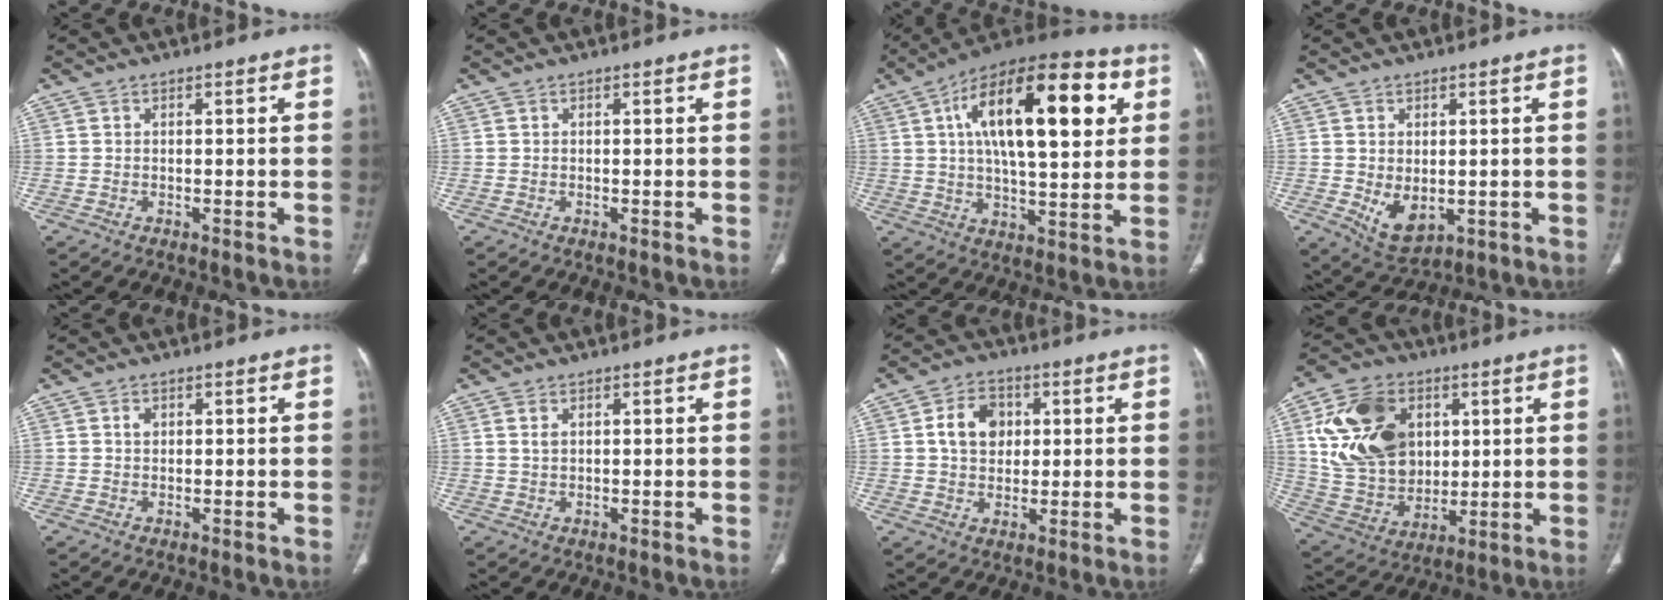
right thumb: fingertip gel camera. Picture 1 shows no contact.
{"total": 0.0}
{"total": 24.9, "force": [6.9, 10.4, 21.6], "torque": [-0.319, 0.008, 0.098]}
{"total": 6.3, "force": [-0.6, 4.0, 4.8], "torque": [-0.072, -0.013, 0.011]}
{"total": 1.2, "force": [0.4, 1.0, 0.6], "torque": [-0.004, 0.002, 0.005]}
{"total": 1.5, "force": [0.7, 0.8, 1.2], "torque": [-0.027, 0.003, 0.019]}
{"total": 8.1, "force": [1.7, 6.2, 4.9], "torque": [-0.057, 0.002, 0.026]}
{"total": 20.0, "force": [5.4, 14.8, 12.3], "torque": [-0.204, -0.007, 0.112]}